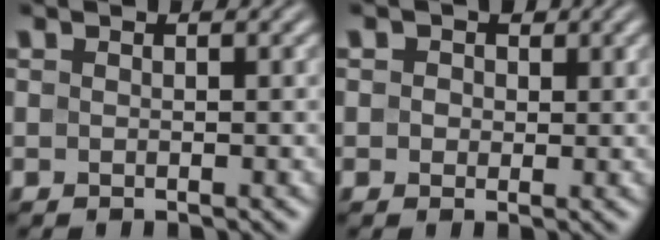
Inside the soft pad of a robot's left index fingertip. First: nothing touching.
{"total": 2.3, "force": [0.9, 1.8, 1.1], "torque": [-0.015, 0.008, -0.002]}